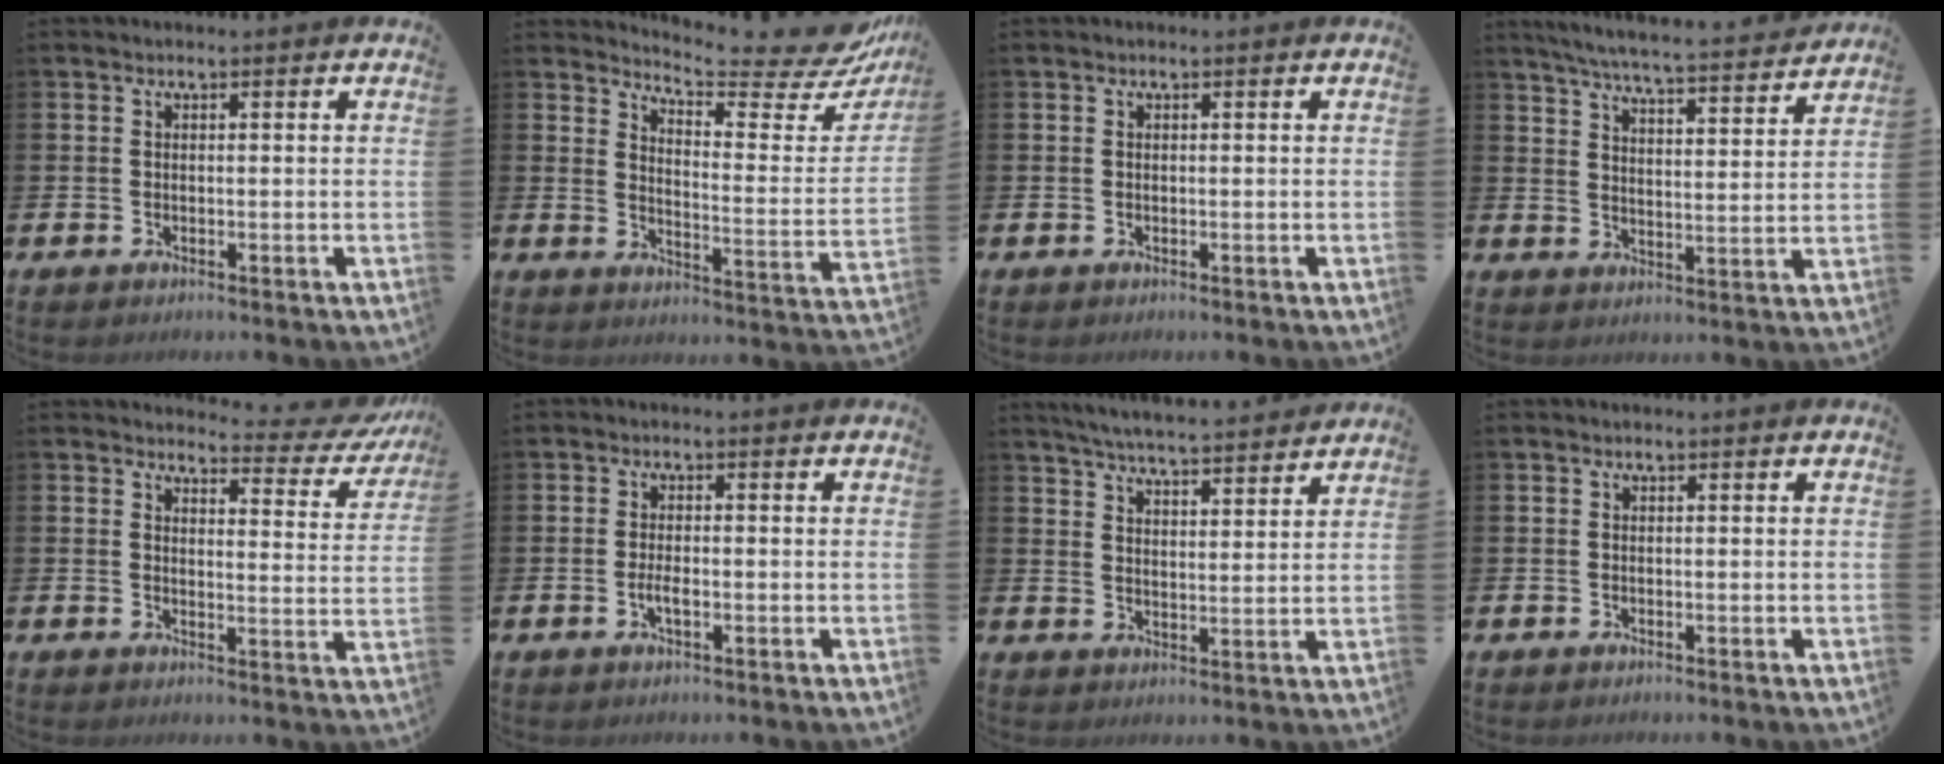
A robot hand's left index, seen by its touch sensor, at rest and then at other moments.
{"total": 6.8, "force": [6.4, 0.6, 2.0], "torque": [-0.049, -0.060, 0.105]}
{"total": 0.0}
{"total": 5.9, "force": [5.6, -0.1, 1.8], "torque": [-0.060, -0.040, 0.095]}
{"total": 3.1, "force": [2.9, 1.1, 0.5], "torque": [-0.007, -0.031, 0.040]}
{"total": 1.8, "force": [-0.5, 0.6, 1.6], "torque": [-0.027, -0.001, -0.011]}
{"total": 5.5, "force": [5.4, -0.1, 0.9], "torque": [-0.033, -0.036, 0.094]}
{"total": 0.0}